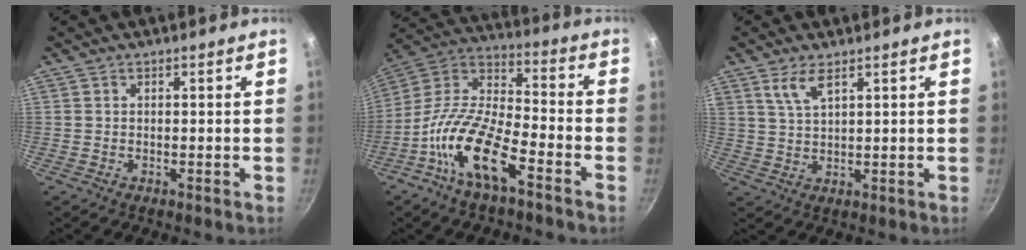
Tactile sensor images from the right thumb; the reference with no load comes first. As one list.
[{"total": 17.1, "force": [-8.7, 6.3, 13.3], "torque": [-0.245, 0.063, -0.187]}, {"total": 4.6, "force": [2.7, 1.6, 3.3], "torque": [-0.063, -0.013, 0.060]}]